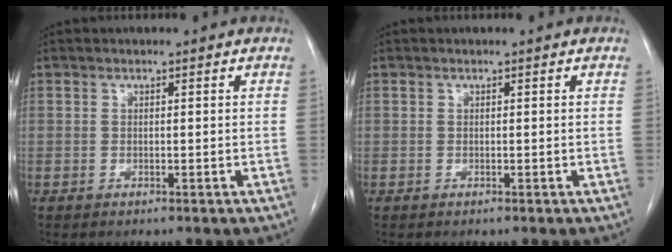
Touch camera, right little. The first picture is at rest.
{"total": 0.0}